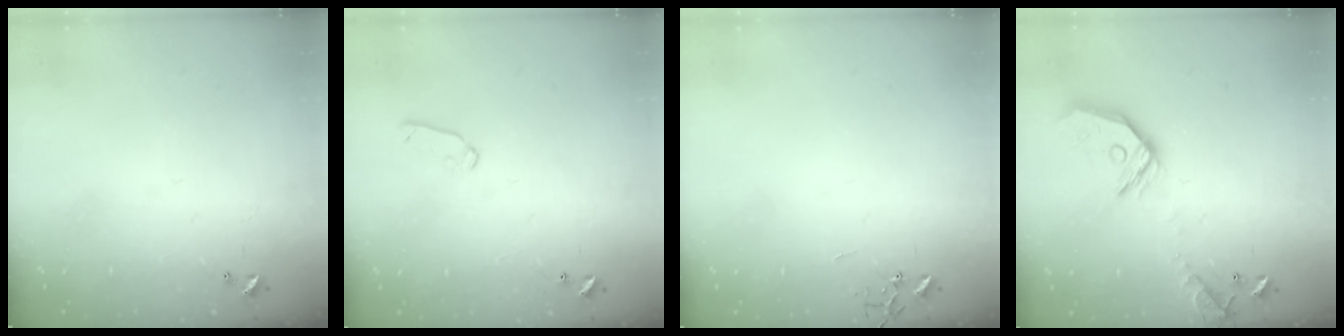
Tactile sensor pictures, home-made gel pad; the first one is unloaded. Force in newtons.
{"total": 6.8, "press": 6.7, "slide": 1.0}
{"total": 0.0}
{"total": 16.2, "press": 16.1, "slide": 2.1}